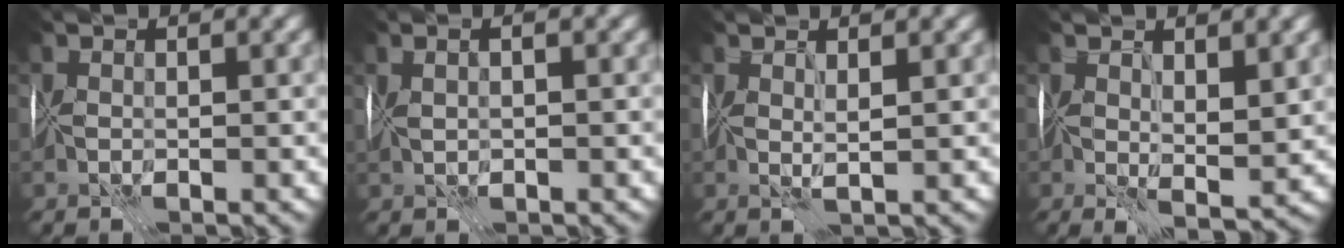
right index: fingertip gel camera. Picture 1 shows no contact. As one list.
[{"total": 1.5, "force": [0.7, 0.3, 1.3], "torque": [-0.020, 0.009, 0.011]}, {"total": 1.1, "force": [0.6, -0.6, 0.6], "torque": [-0.010, -0.003, 0.011]}, {"total": 3.7, "force": [1.2, 1.0, 3.4], "torque": [-0.058, -0.008, 0.023]}]